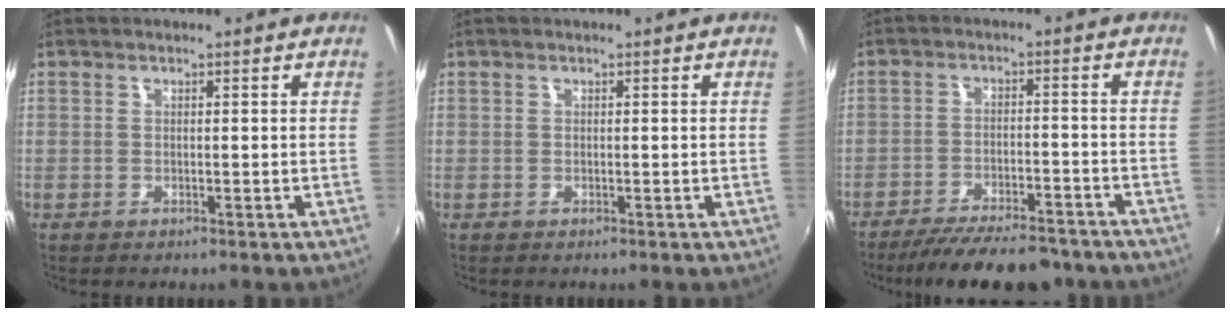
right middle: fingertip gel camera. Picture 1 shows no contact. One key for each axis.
{"total": 0.0}
{"total": 15.3, "fx": -13.0, "fy": 3.9, "fz": 7.0, "tx": -0.140, "ty": -0.014, "tz": -0.186}